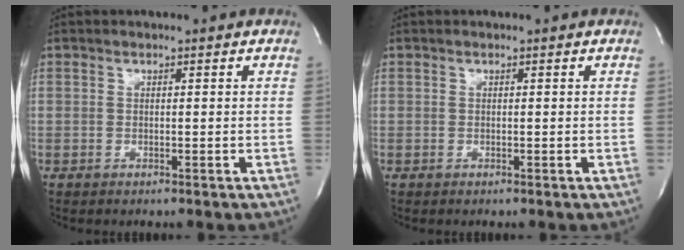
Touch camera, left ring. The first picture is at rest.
{"total": 0.0}